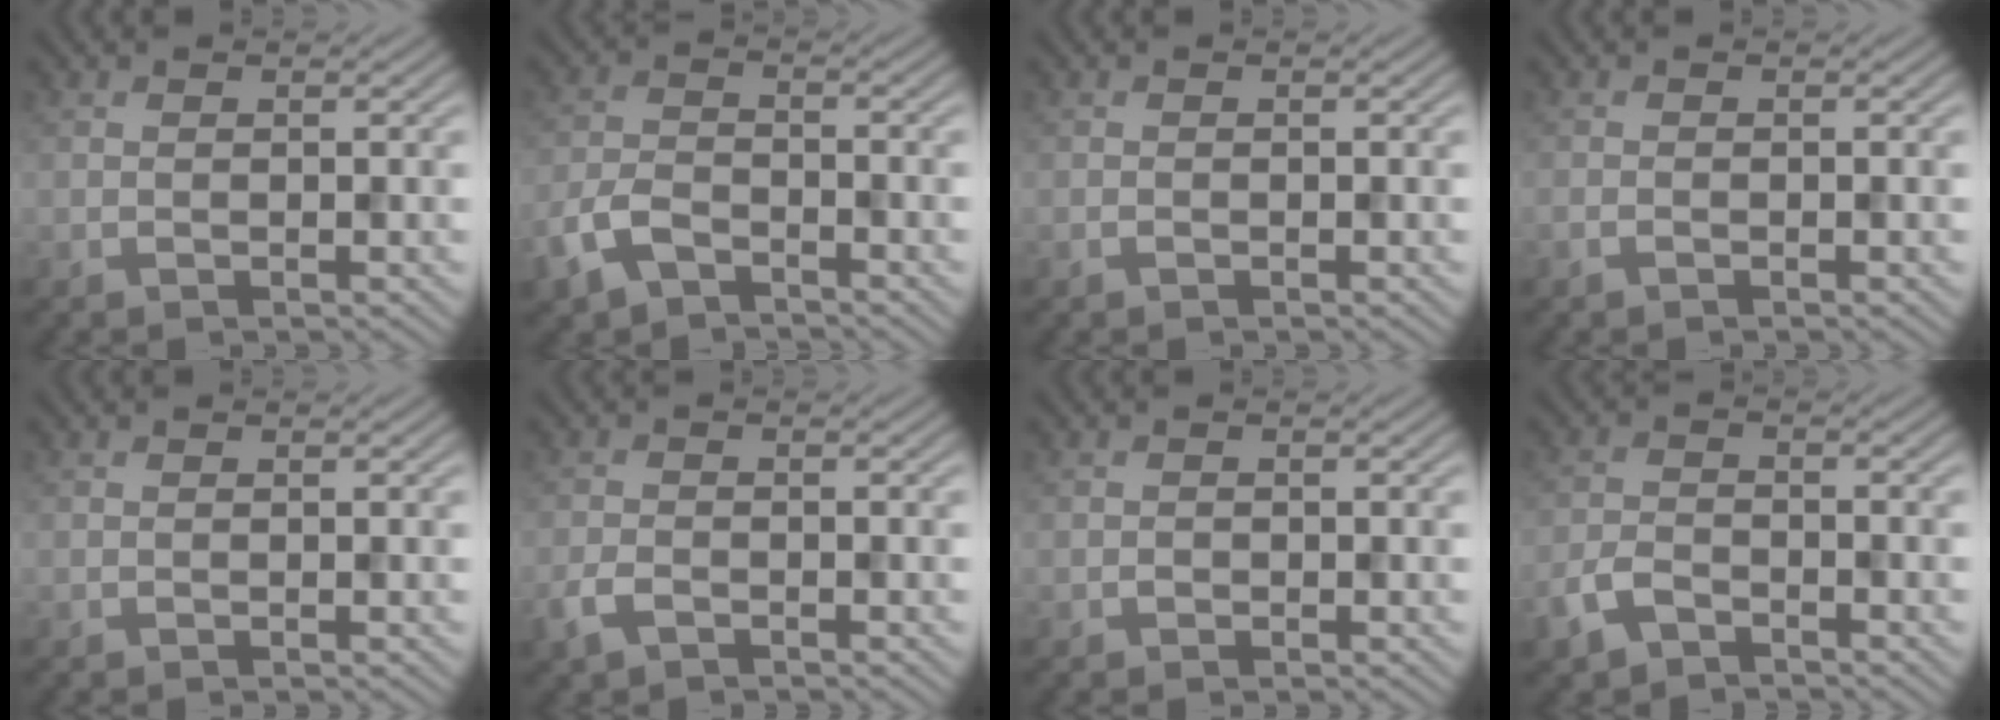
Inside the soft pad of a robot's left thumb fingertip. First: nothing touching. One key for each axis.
{"total": 5.1, "fx": -3.4, "fy": 2.5, "fz": 2.8, "tx": -0.063, "ty": -0.006, "tz": -0.082}
{"total": 0.6, "fx": -0.4, "fy": 0.3, "fz": 0.3, "tx": -0.007, "ty": -0.002, "tz": -0.006}
{"total": 0.9, "fx": -0.6, "fy": 0.3, "fz": 0.5, "tx": -0.012, "ty": -0.001, "tz": -0.012}
{"total": 0.0}
{"total": 2.7, "fx": -1.7, "fy": 1.3, "fz": 1.6, "tx": -0.039, "ty": -0.006, "tz": -0.038}
{"total": 0.6, "fx": -0.3, "fy": 0.5, "fz": 0.2, "tx": -0.002, "ty": -0.003, "tz": -0.007}
{"total": 3.8, "fx": -2.7, "fy": 1.8, "fz": 1.9, "tx": -0.042, "ty": -0.004, "tz": -0.065}